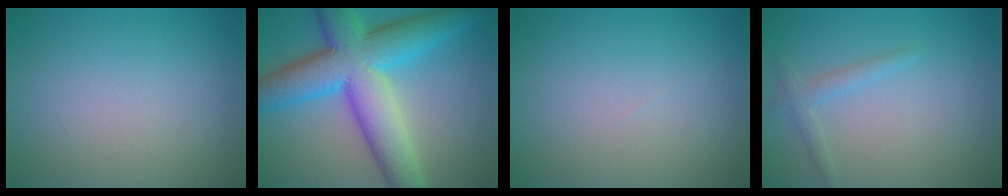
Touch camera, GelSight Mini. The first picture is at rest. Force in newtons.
{"total": 11.5, "press": 11.5, "slide": 0.2}
{"total": 0.0}
{"total": 1.5, "press": 1.5, "slide": 0.1}